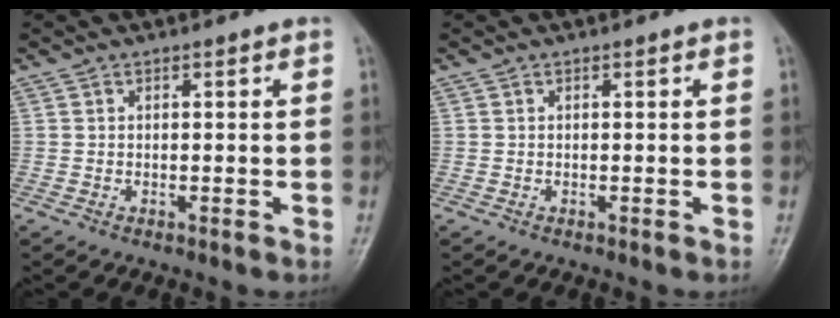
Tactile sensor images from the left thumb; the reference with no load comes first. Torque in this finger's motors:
{"motor_torque": [0.01, 0.00, -0.02, -0.02, 0.00]}